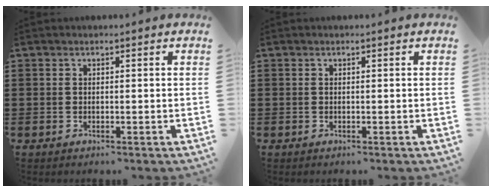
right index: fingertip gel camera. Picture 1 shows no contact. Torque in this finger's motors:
{"motor_torque": [0.00, 0.00, 0.00, 0.00]}